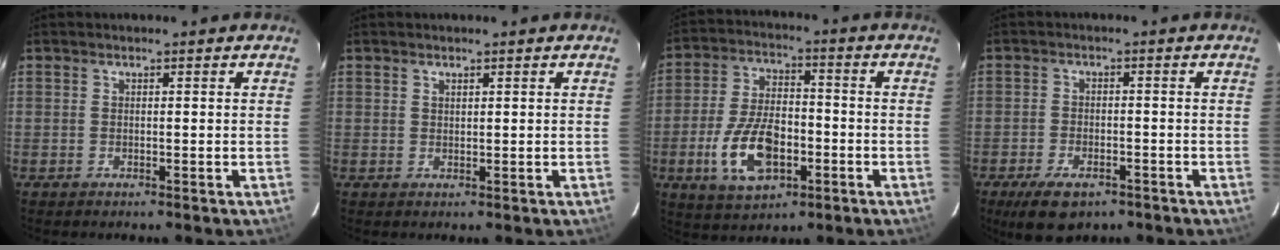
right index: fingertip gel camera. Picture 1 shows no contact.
{"total": 0.7, "force": [0.7, 0.1, -0.1], "torque": [0.003, 0.000, 0.013]}
{"total": 13.6, "force": [-4.6, 7.2, 10.5], "torque": [-0.216, 0.000, -0.072]}
{"total": 7.7, "force": [-5.3, 3.6, 4.3], "torque": [-0.100, -0.015, -0.083]}